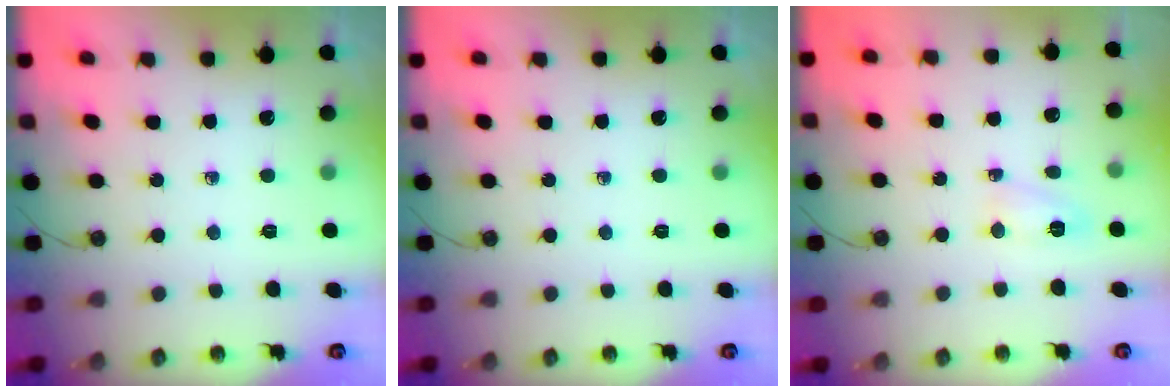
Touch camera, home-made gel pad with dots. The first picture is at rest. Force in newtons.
{"total": 0.0}
{"total": 3.9, "press": 3.8, "slide": 0.7}